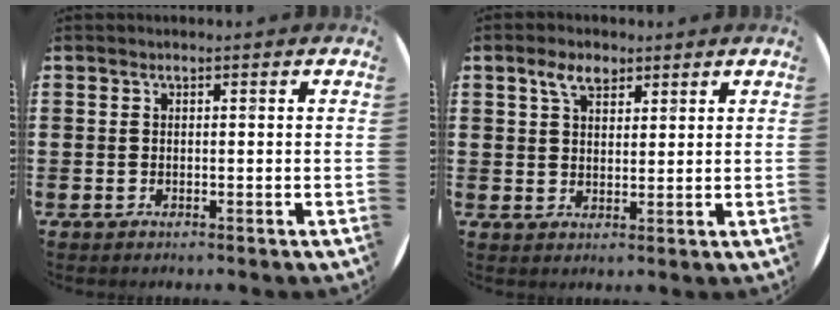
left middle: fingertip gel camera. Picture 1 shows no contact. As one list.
[{"total": 3.9, "force": [2.8, 2.0, 2.0], "torque": [-0.037, 0.005, 0.049]}]